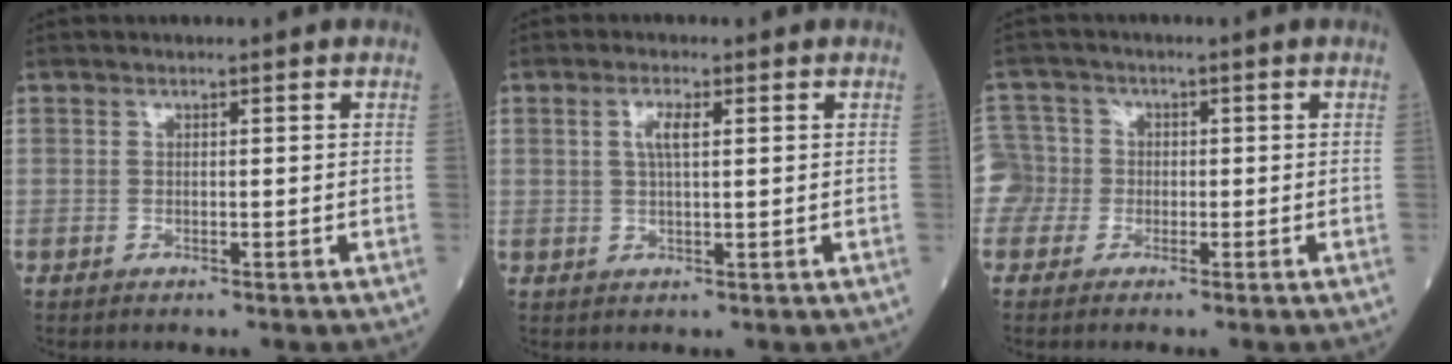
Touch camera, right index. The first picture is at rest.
{"total": 2.8, "force": [0.9, 0.6, 2.6], "torque": [-0.056, 0.002, 0.018]}
{"total": 4.6, "force": [-1.6, 4.3, -0.2], "torque": [0.005, 0.021, -0.036]}